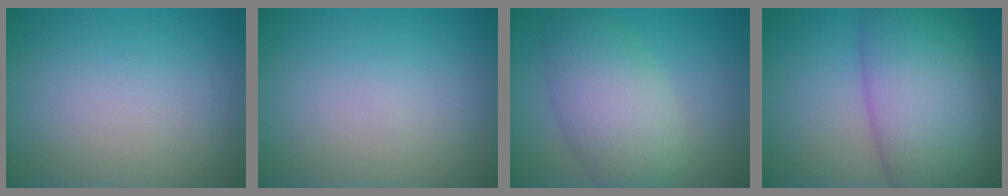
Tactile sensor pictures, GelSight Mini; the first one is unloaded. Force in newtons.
{"total": 0.0}
{"total": 6.5, "press": 6.5, "slide": 0.3}
{"total": 12.6, "press": 12.6, "slide": 0.4}